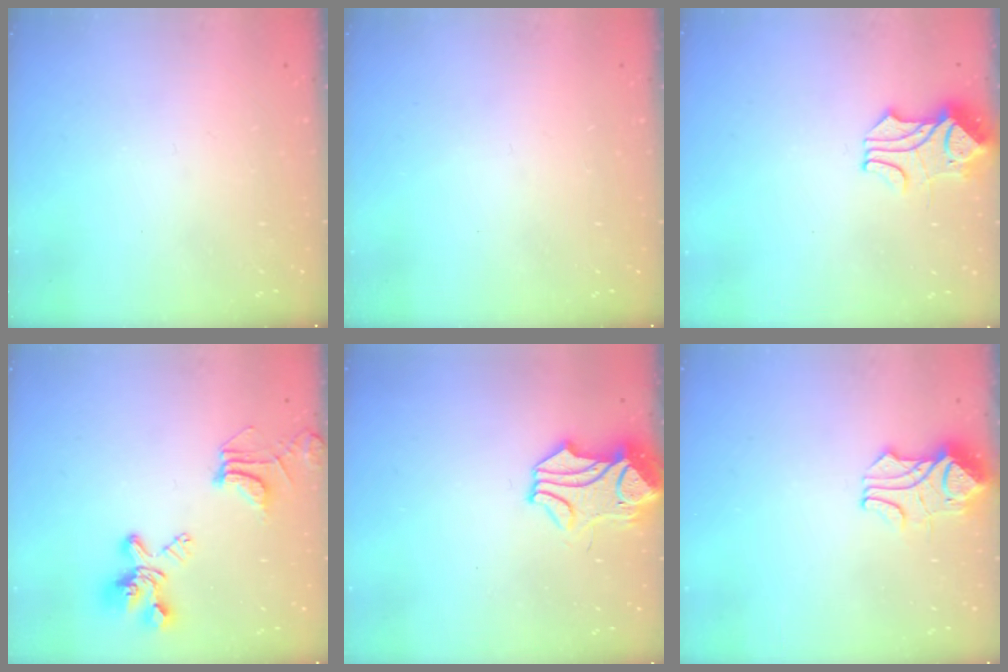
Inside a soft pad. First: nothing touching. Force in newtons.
{"total": 0.0}
{"total": 1.9, "press": 1.5, "slide": 1.1}
{"total": 9.0, "press": 8.9, "slide": 1.8}
{"total": 1.6, "press": 0.9, "slide": 1.3}
{"total": 4.5, "press": 4.4, "slide": 0.9}